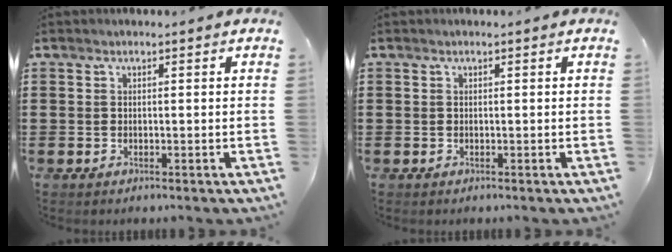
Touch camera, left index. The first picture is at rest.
{"total": 0.0}